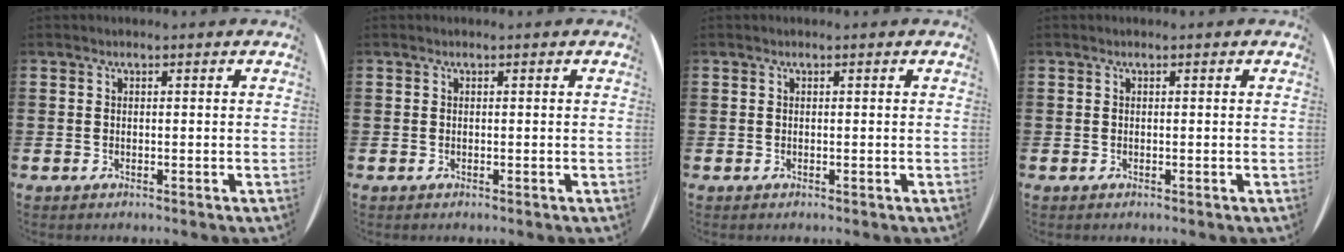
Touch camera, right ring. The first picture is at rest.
{"total": 0.0}
{"total": 0.0}
{"total": 0.0}